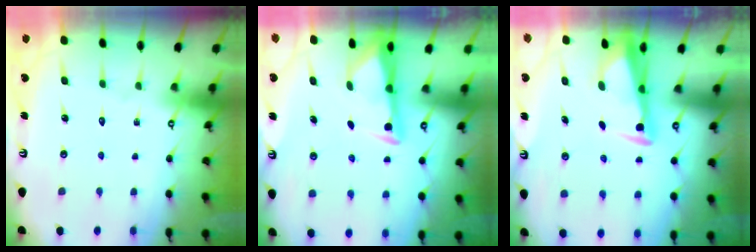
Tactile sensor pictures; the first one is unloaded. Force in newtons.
{"total": 3.3, "press": 3.3, "slide": 0.5}
{"total": 3.5, "press": 3.4, "slide": 0.9}